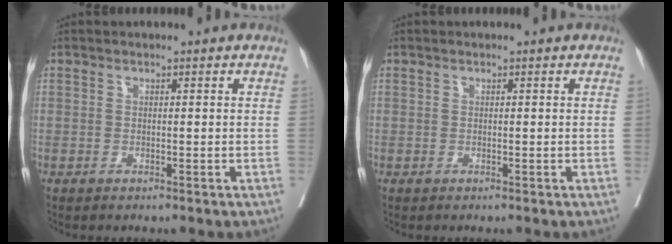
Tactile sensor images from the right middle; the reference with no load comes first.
{"total": 0.0}